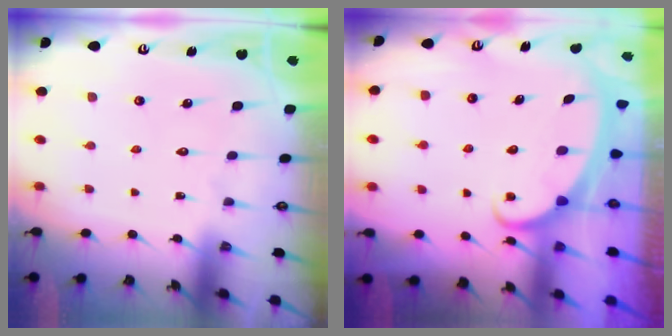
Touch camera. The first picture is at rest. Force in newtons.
{"total": 2.3, "press": 2.3, "slide": 0.3}